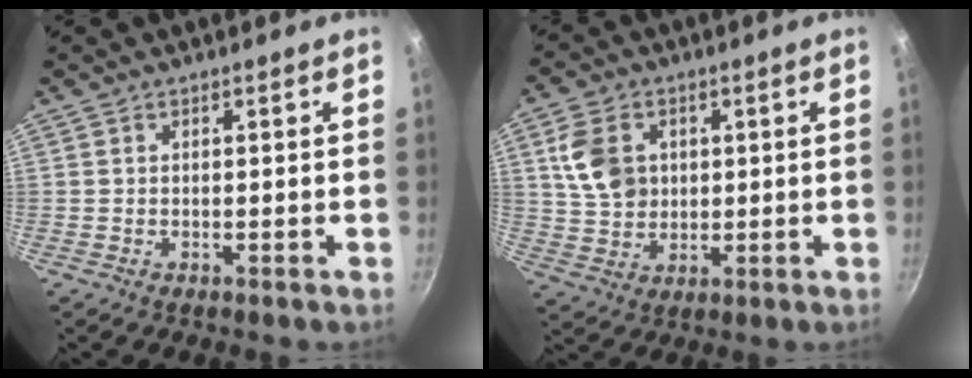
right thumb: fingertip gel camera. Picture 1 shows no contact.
{"total": 9.7, "force": [2.4, 7.6, 5.6], "torque": [-0.086, -0.006, 0.047]}